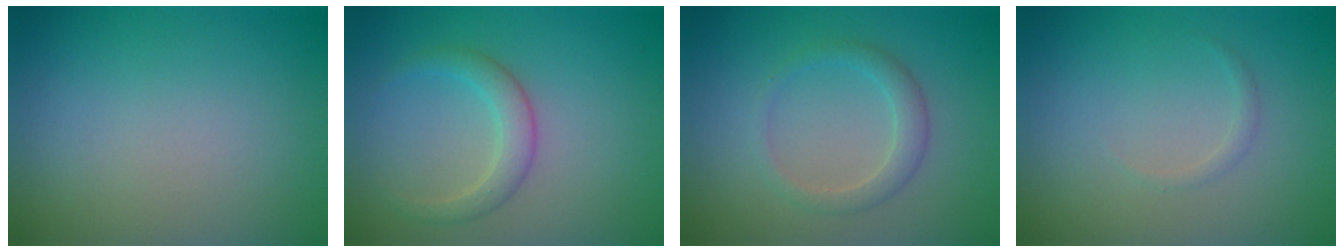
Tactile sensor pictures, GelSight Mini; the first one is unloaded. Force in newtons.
{"total": 2.5, "press": 2.5, "slide": 0.2}
{"total": 2.2, "press": 2.2, "slide": 0.1}
{"total": 0.6, "press": 0.6, "slide": 0.0}